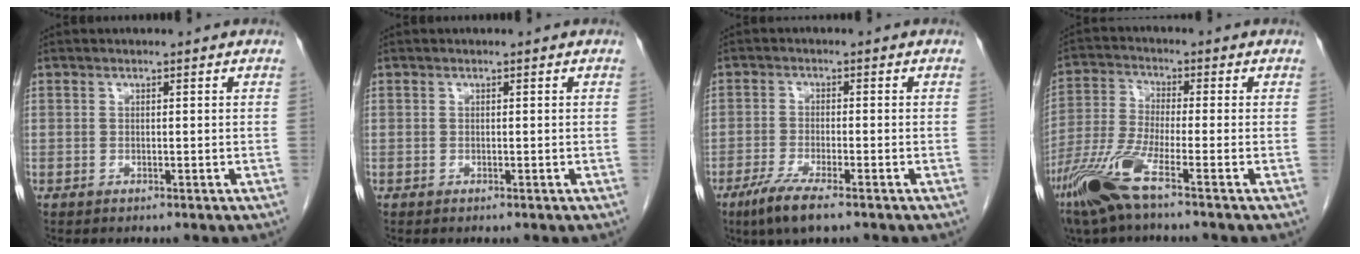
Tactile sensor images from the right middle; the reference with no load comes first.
{"total": 0.0}
{"total": 5.9, "force": [-3.9, 0.6, 4.4], "torque": [-0.089, -0.015, -0.070]}
{"total": 9.2, "force": [-5.6, 0.1, 7.3], "torque": [-0.167, -0.023, -0.118]}